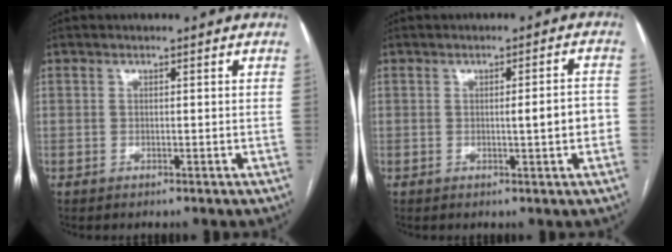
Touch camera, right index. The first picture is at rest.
{"total": 4.0, "force": [-0.7, 0.3, 4.0], "torque": [-0.054, 0.007, -0.008]}